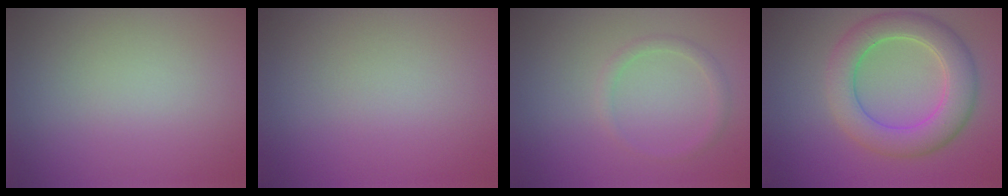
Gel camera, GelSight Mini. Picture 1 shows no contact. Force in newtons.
{"total": 0.0}
{"total": 1.4, "press": 1.4, "slide": 0.1}
{"total": 6.1, "press": 6.1, "slide": 0.3}